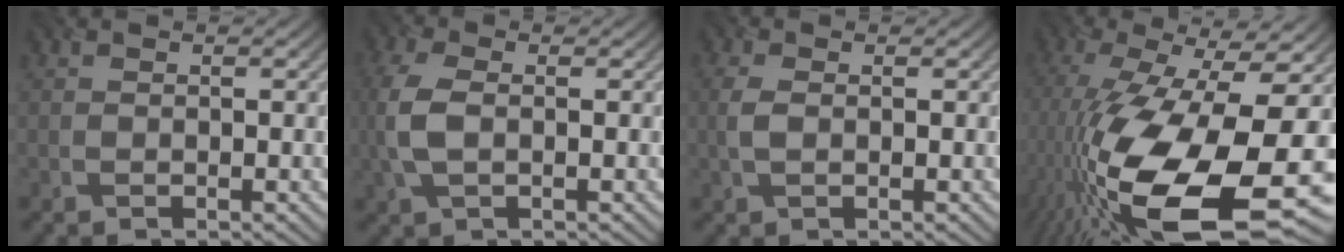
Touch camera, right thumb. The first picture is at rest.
{"total": 5.2, "force": [-0.1, 3.0, 4.2], "torque": [-0.124, 0.002, -0.004]}
{"total": 2.1, "force": [0.1, 1.3, 1.7], "torque": [-0.051, 0.002, 0.001]}
{"total": 20.5, "force": [-5.9, 7.4, 18.2], "torque": [-0.360, -0.034, -0.089]}